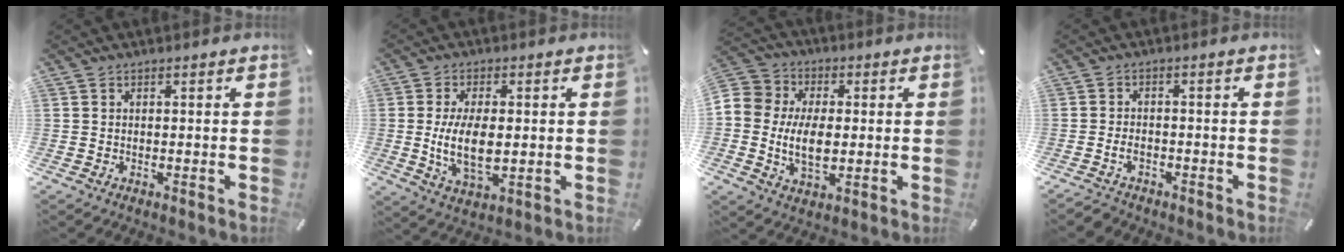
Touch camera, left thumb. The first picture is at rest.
{"total": 10.6, "force": [0.0, 5.4, 9.1], "torque": [-0.184, -0.012, -0.005]}
{"total": 11.7, "force": [-1.2, 8.6, 7.8], "torque": [-0.165, 0.005, -0.023]}
{"total": 3.0, "force": [-1.8, 1.8, 1.6], "torque": [-0.037, 0.007, -0.036]}